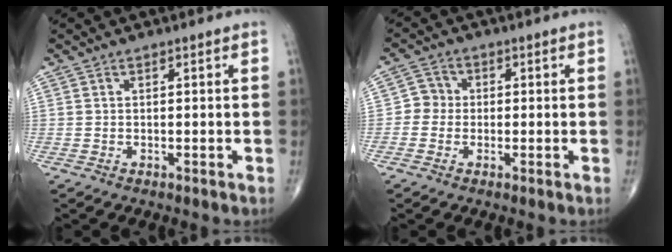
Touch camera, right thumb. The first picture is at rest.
{"total": 3.4, "force": [-0.5, 3.2, 0.9], "torque": [0.006, 0.010, -0.020]}